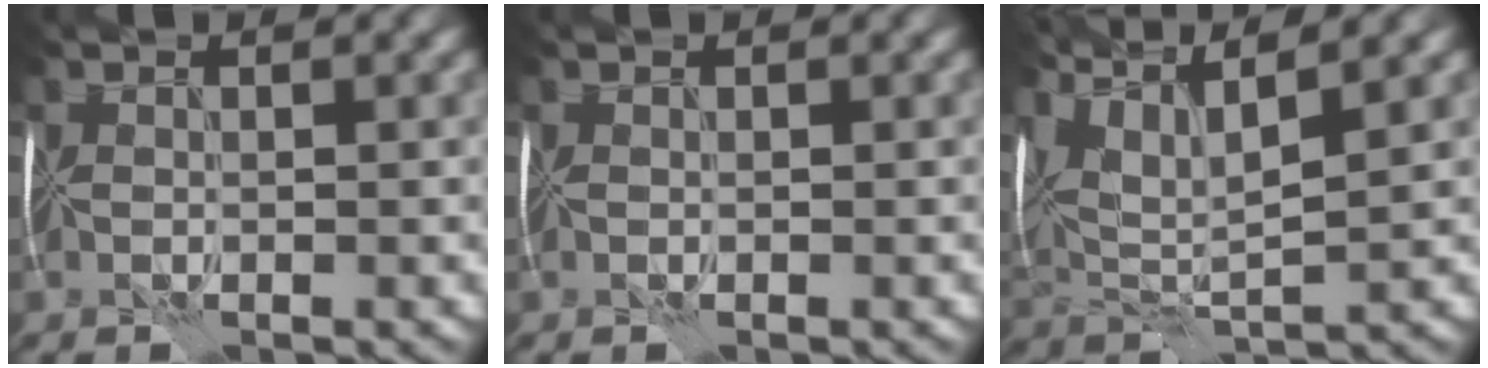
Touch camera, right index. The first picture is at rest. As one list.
[{"total": 0.0}, {"total": 9.0, "force": [5.0, 2.7, 7.0], "torque": [-0.151, 0.019, 0.088]}]